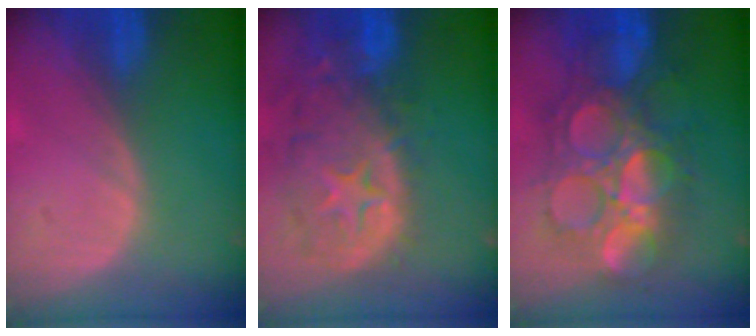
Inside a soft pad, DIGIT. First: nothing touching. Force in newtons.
{"total": 13.9, "press": 11.2, "slide": 8.3}
{"total": 11.8, "press": 11.7, "slide": 1.3}